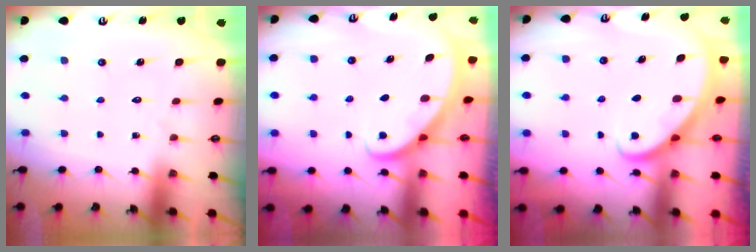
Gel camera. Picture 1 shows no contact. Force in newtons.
{"total": 2.7, "press": 2.7, "slide": 0.1}
{"total": 2.8, "press": 2.8, "slide": 0.2}